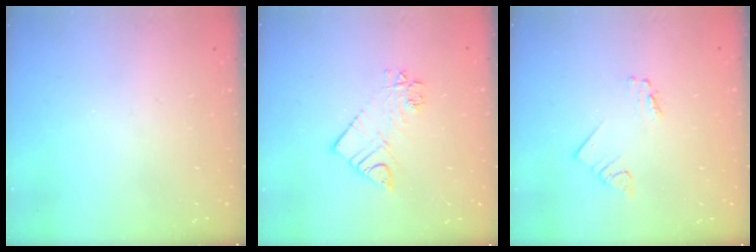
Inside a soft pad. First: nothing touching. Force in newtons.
{"total": 9.3, "press": 9.3, "slide": 0.7}
{"total": 1.8, "press": 1.7, "slide": 0.2}